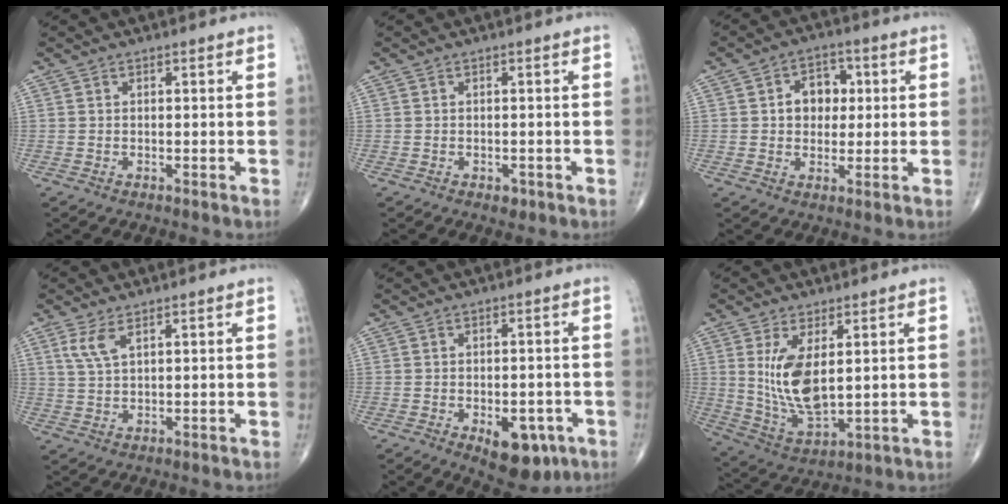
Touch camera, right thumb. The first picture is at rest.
{"total": 1.3, "force": [-0.6, 0.9, 0.8], "torque": [-0.007, 0.000, -0.005]}
{"total": 7.1, "force": [1.1, 5.4, 4.4], "torque": [-0.029, 0.008, 0.012]}
{"total": 3.7, "force": [1.9, 1.2, 2.9], "torque": [-0.067, -0.001, 0.048]}
{"total": 9.8, "force": [-4.3, 5.2, 7.1], "torque": [-0.072, 0.011, -0.048]}
{"total": 11.3, "force": [2.3, 5.1, 9.8], "torque": [-0.183, -0.025, 0.060]}